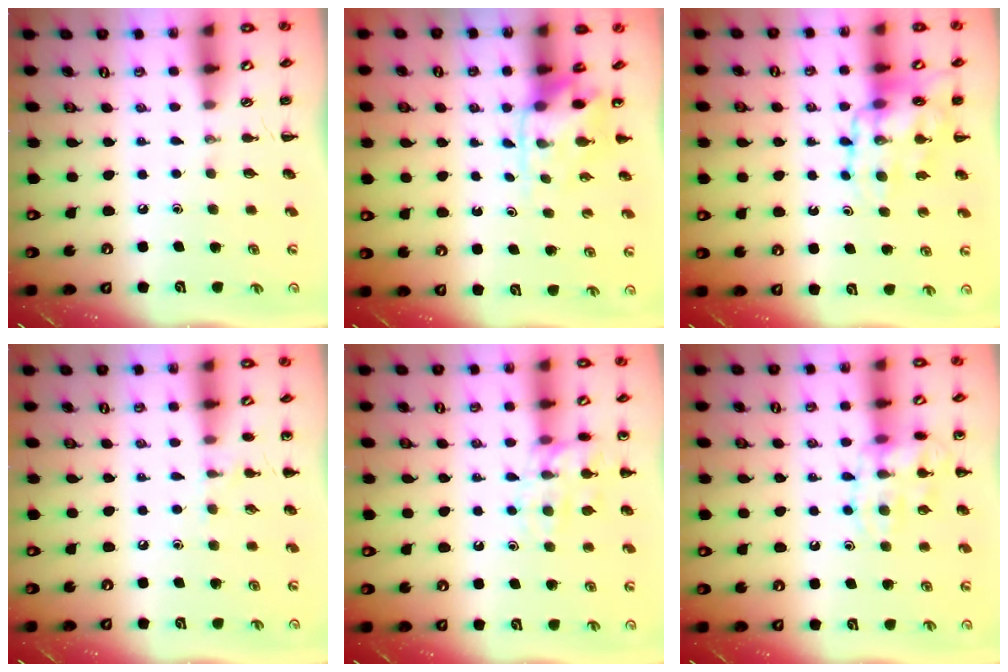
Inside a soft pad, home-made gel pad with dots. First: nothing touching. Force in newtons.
{"total": 3.9, "press": 3.8, "slide": 0.9}
{"total": 12.7, "press": 12.5, "slide": 2.4}
{"total": 5.5, "press": 5.4, "slide": 1.3}
{"total": 13.9, "press": 13.8, "slide": 1.1}
{"total": 13.5, "press": 13.5, "slide": 0.9}